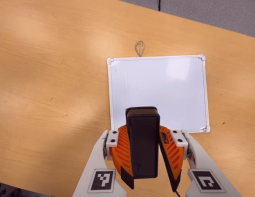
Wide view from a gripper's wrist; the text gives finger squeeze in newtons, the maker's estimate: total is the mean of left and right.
{"total": 9.4, "left": 9.6, "right": 9.2}